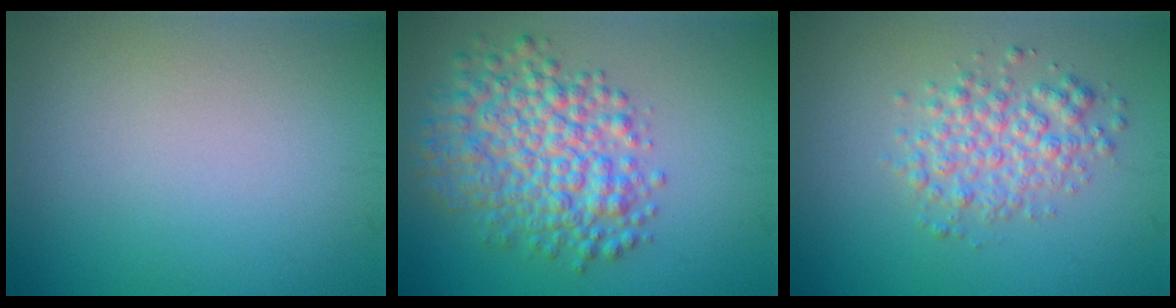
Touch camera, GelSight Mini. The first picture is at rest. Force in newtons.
{"total": 7.0, "press": 7.0, "slide": 0.2}
{"total": 3.5, "press": 3.5, "slide": 0.1}